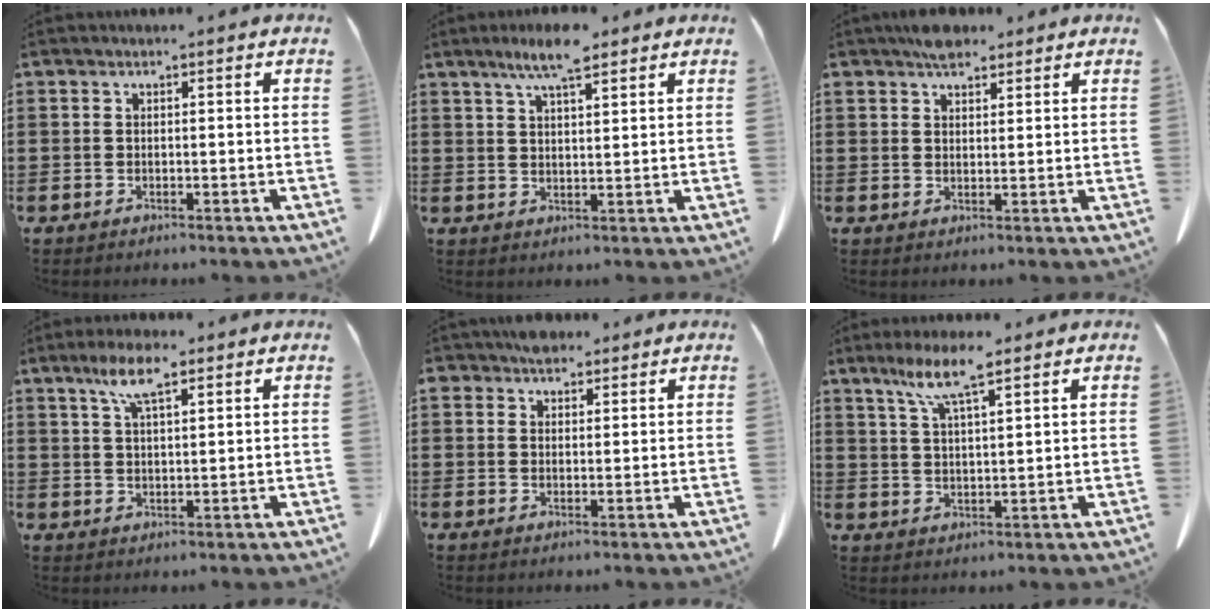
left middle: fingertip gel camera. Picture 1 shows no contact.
{"total": 6.3, "force": [4.6, 1.1, 4.1], "torque": [-0.090, 0.000, 0.080]}
{"total": 3.7, "force": [3.0, 1.5, 1.5], "torque": [-0.029, 0.001, 0.054]}
{"total": 6.3, "force": [3.8, 1.6, 4.7], "torque": [-0.102, 0.007, 0.066]}
{"total": 3.3, "force": [2.6, 1.8, 0.8], "torque": [-0.017, 0.004, 0.050]}
{"total": 7.1, "force": [4.9, 0.8, 5.1], "torque": [-0.112, -0.003, 0.085]}